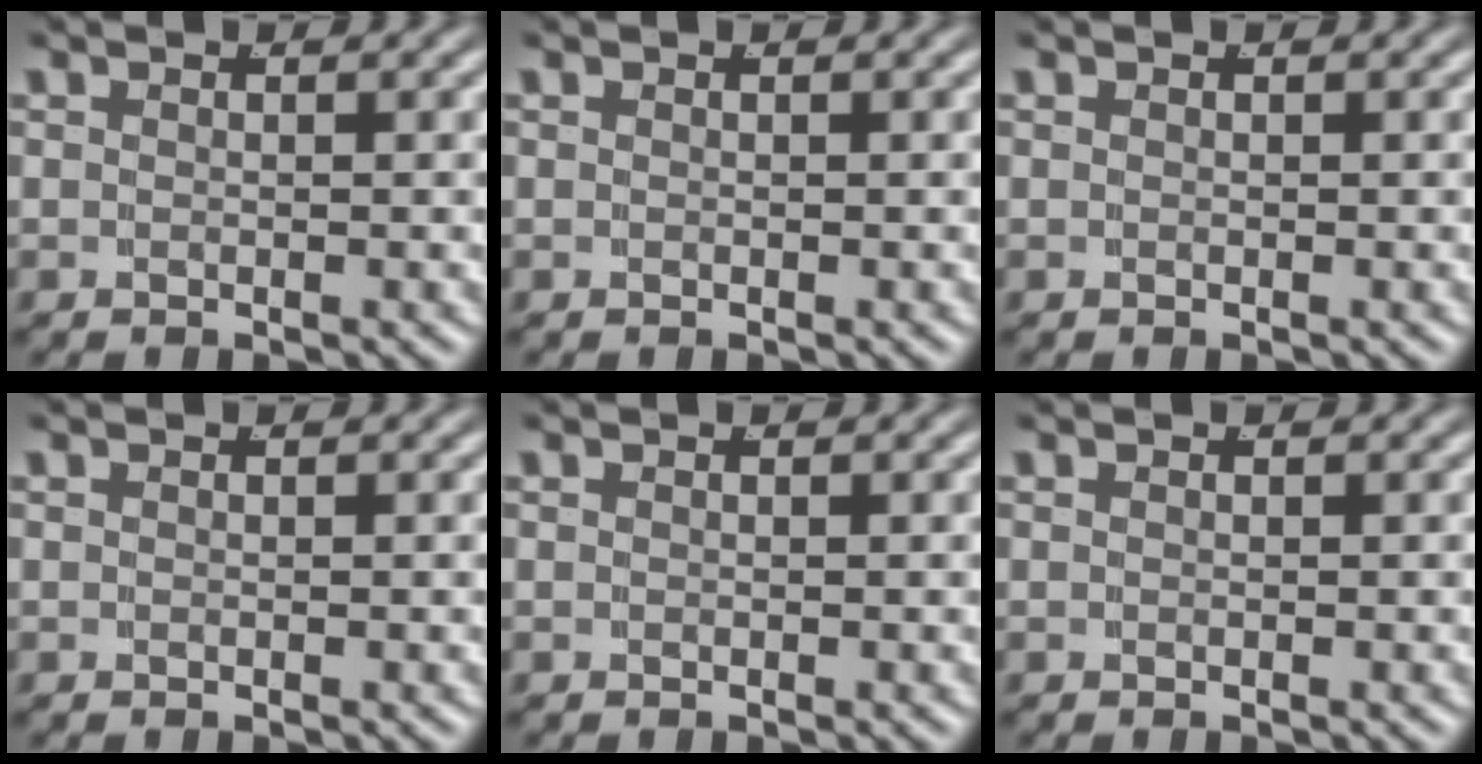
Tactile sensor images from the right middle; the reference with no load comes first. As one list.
[{"total": 0.0}, {"total": 0.0}, {"total": 0.0}, {"total": 0.0}, {"total": 0.0}]